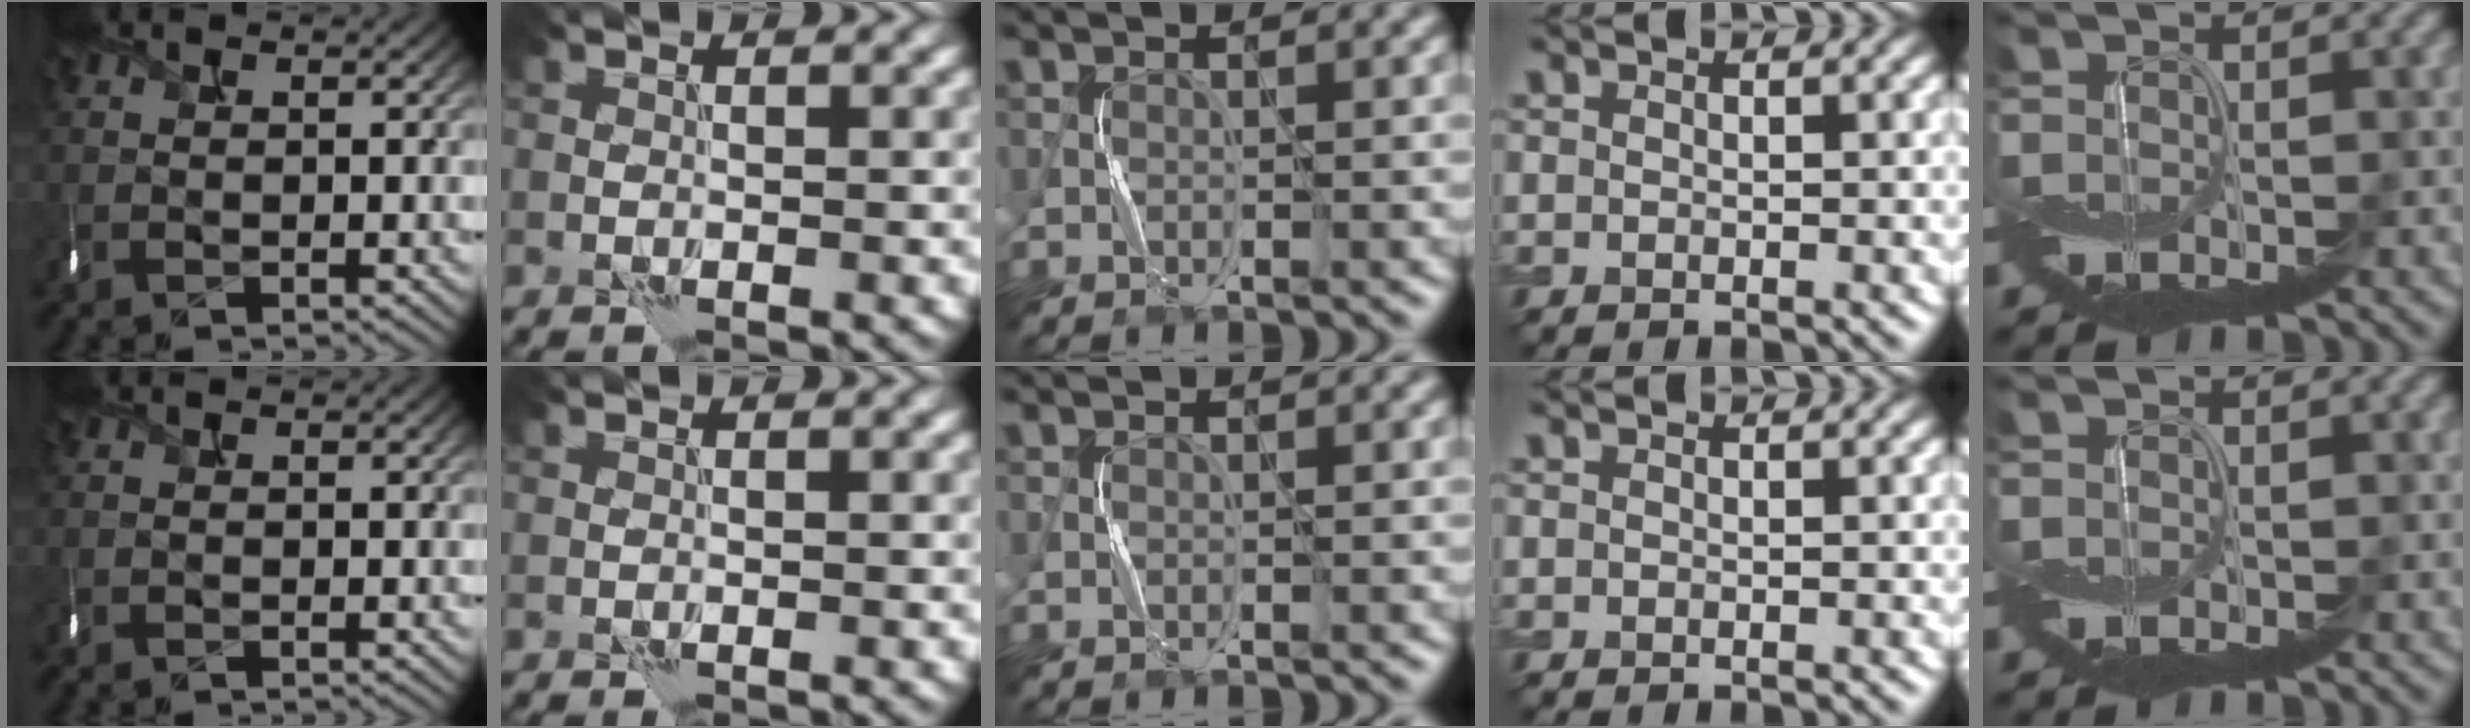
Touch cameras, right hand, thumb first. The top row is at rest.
{}